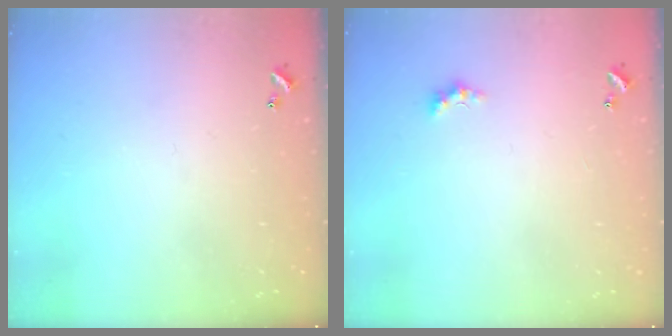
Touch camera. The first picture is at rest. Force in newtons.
{"total": 1.6, "press": 1.5, "slide": 0.5}